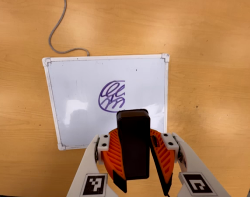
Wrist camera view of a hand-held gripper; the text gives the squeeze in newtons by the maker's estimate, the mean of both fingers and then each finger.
{"total": 10.7, "left": 11.1, "right": 10.3}